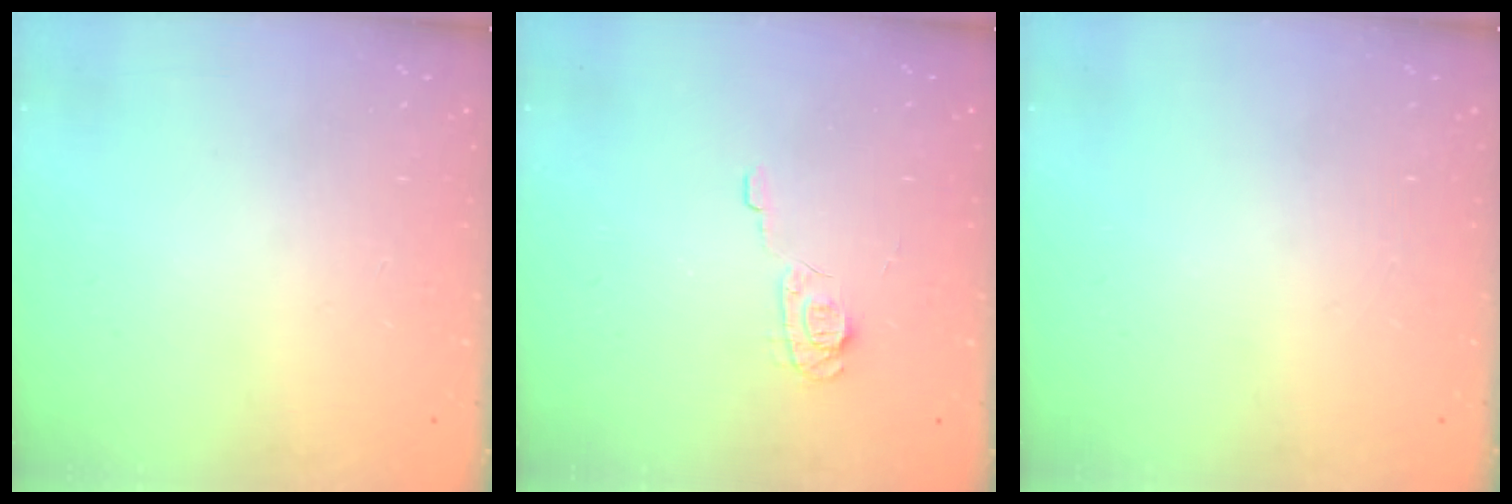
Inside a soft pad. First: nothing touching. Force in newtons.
{"total": 5.9, "press": 5.8, "slide": 0.9}
{"total": 0.0}